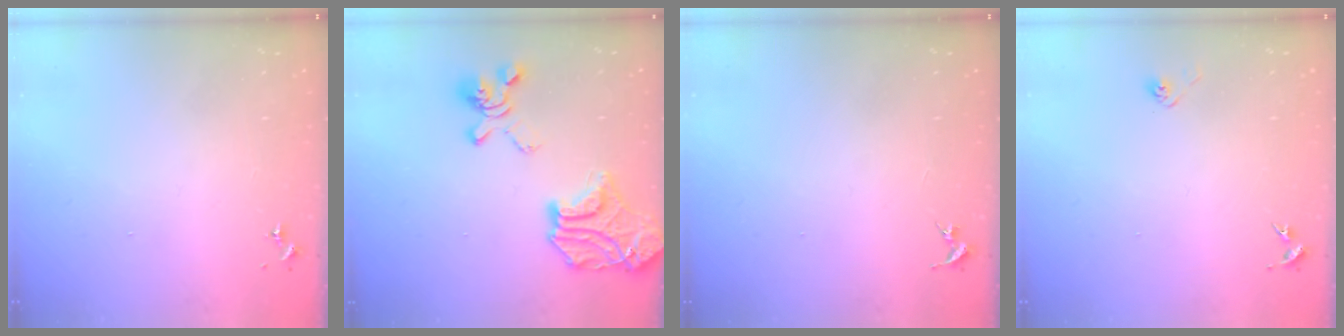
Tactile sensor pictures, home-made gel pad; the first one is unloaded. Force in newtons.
{"total": 25.0, "press": 24.9, "slide": 2.6}
{"total": 0.0}
{"total": 2.8, "press": 2.6, "slide": 1.1}